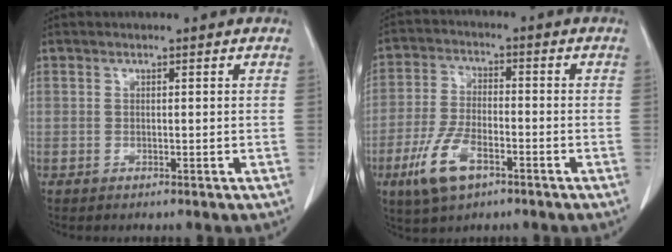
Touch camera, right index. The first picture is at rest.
{"total": 8.9, "force": [-4.6, 3.8, 6.7], "torque": [-0.153, -0.005, -0.084]}